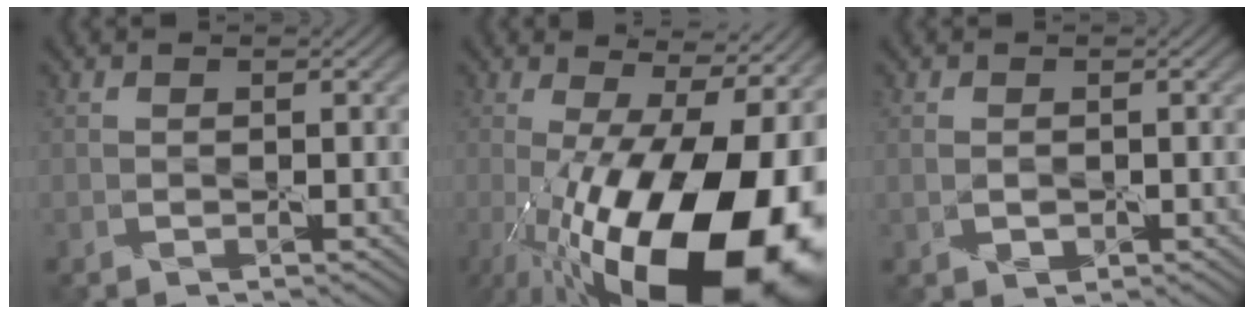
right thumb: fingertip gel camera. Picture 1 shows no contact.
{"total": 21.8, "force": [-5.7, 9.3, 18.9], "torque": [-0.277, -0.033, -0.074]}
{"total": 1.6, "force": [-0.2, 1.2, 1.0], "torque": [-0.028, -0.006, 0.000]}